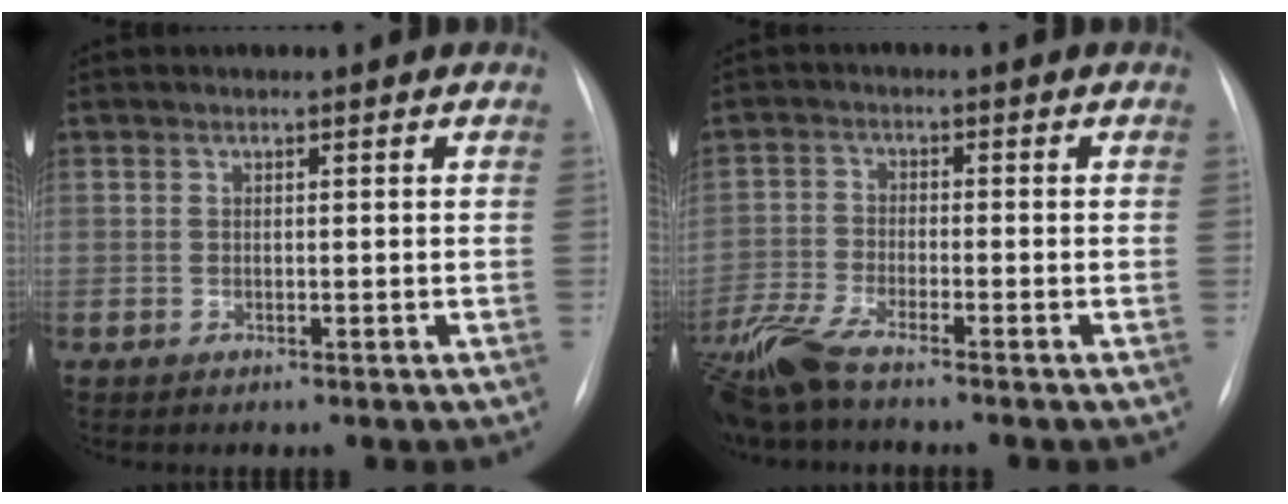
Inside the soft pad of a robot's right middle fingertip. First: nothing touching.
{"total": 7.7, "force": [-6.3, 0.8, 4.3], "torque": [-0.101, -0.021, -0.126]}